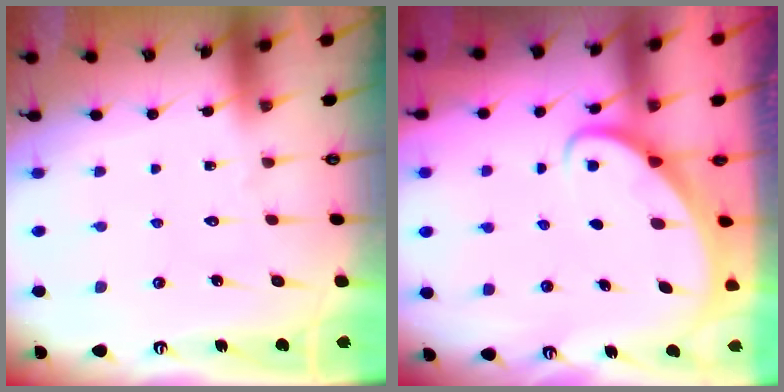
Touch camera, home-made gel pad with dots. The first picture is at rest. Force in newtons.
{"total": 2.3, "press": 2.3, "slide": 0.2}